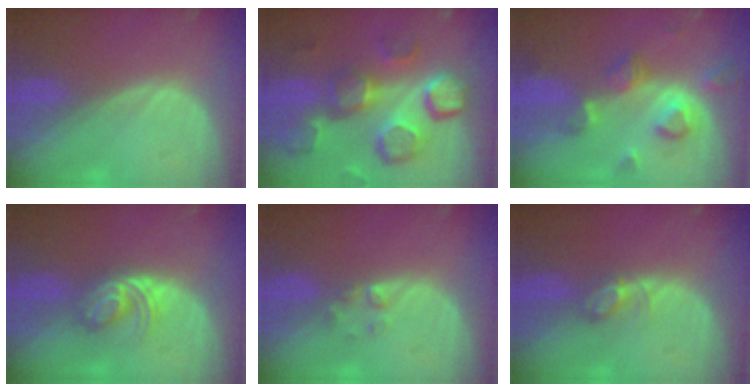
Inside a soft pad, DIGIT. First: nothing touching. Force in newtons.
{"total": 12.9, "press": 11.2, "slide": 6.4}
{"total": 8.2, "press": 7.3, "slide": 3.7}
{"total": 6.0, "press": 5.0, "slide": 3.2}
{"total": 1.7, "press": 1.7, "slide": 0.2}
{"total": 2.8, "press": 2.8, "slide": 0.4}